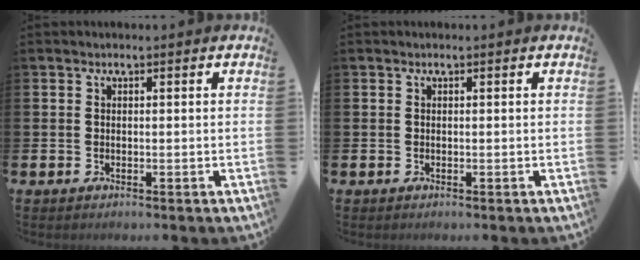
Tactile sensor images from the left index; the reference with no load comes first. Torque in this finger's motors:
{"motor_torque": [0.00, 0.00, 0.00, 0.01]}